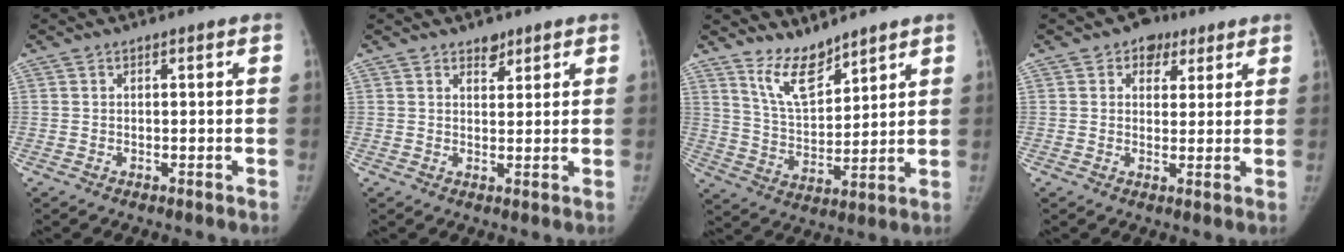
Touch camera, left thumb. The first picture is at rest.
{"total": 2.7, "force": [2.0, 1.6, 0.9], "torque": [0.005, -0.013, 0.030]}
{"total": 8.6, "force": [7.2, 3.0, 3.6], "torque": [-0.044, -0.063, 0.147]}
{"total": 5.7, "force": [3.0, 4.4, 1.8], "torque": [0.010, -0.006, 0.040]}